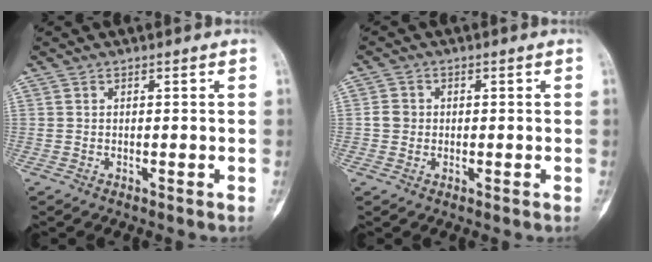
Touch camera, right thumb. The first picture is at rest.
{"total": 2.7, "force": [0.1, 2.6, 1.0], "torque": [-0.005, 0.007, -0.001]}